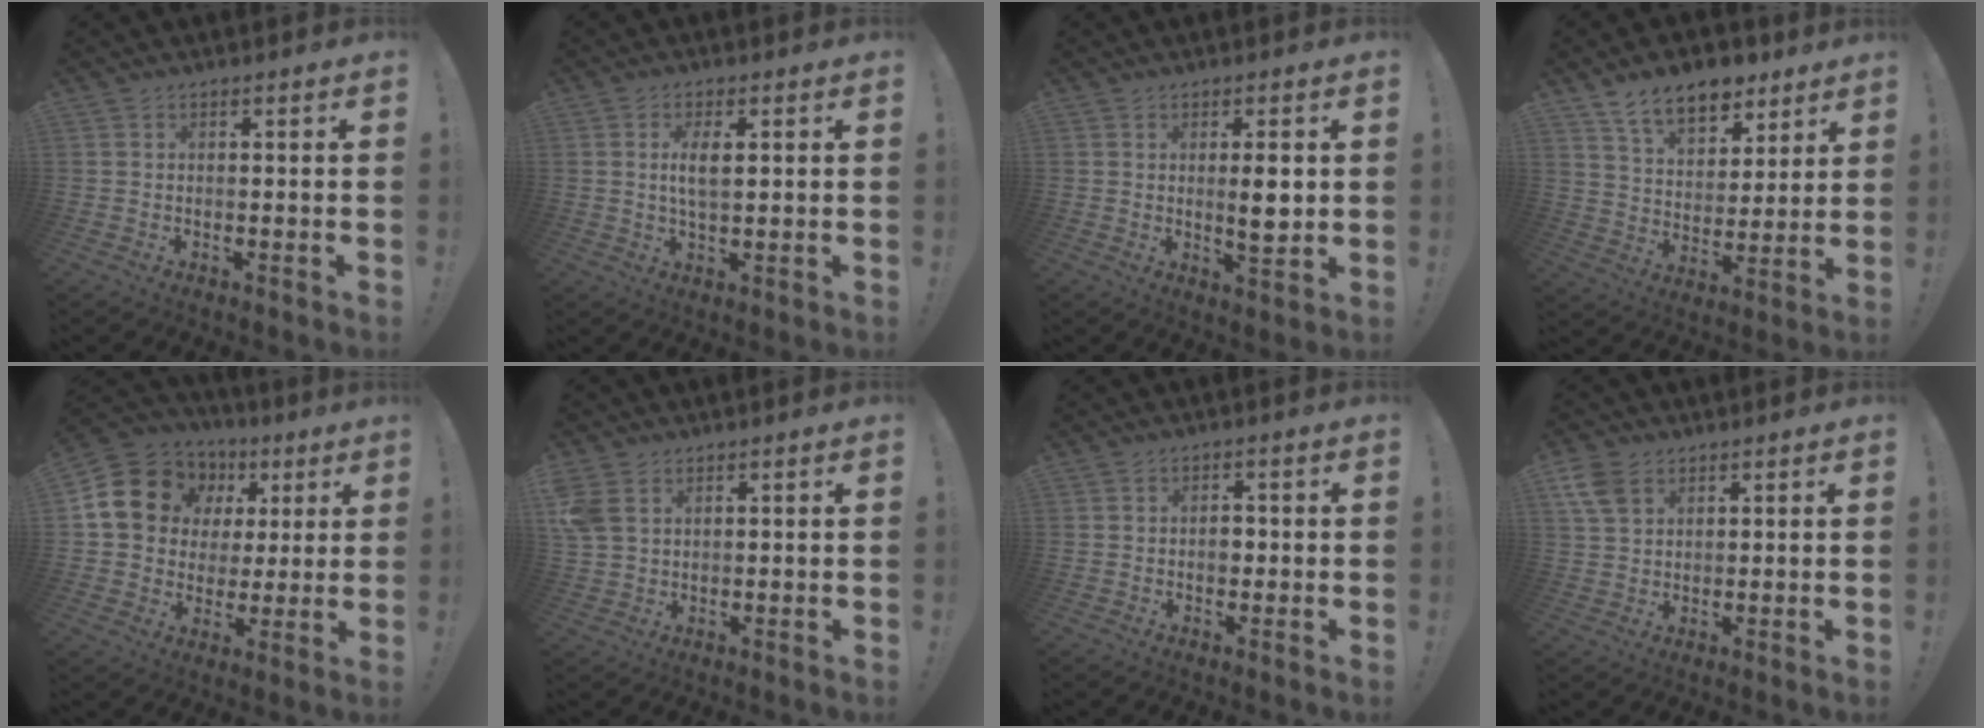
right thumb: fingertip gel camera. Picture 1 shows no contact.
{"total": 5.5, "force": [1.0, 2.3, 4.9], "torque": [-0.084, -0.004, 0.011]}
{"total": 5.6, "force": [0.6, 1.6, 5.3], "torque": [-0.080, -0.008, 0.007]}
{"total": 13.3, "force": [9.2, 7.5, 5.9], "torque": [-0.090, -0.054, 0.171]}
{"total": 16.7, "force": [5.7, 13.9, 7.3], "torque": [-0.116, -0.016, 0.129]}
{"total": 6.0, "force": [2.4, 4.1, 3.6], "torque": [-0.076, 0.000, 0.052]}
{"total": 2.9, "force": [-0.8, 2.1, 1.8], "torque": [-0.027, 0.008, -0.015]}
{"total": 6.6, "force": [3.4, 4.4, 3.6], "torque": [-0.073, -0.006, 0.067]}